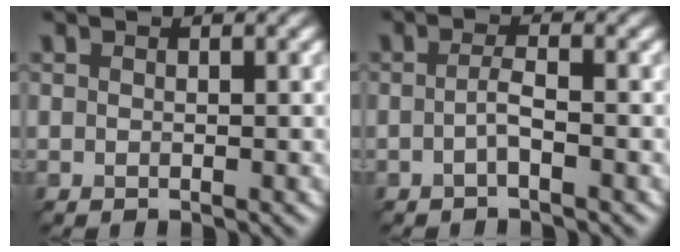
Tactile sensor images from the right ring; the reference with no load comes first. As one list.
[{"total": 1.4, "force": [-1.0, -0.9, 0.3], "torque": [-0.041, 0.003, 0.000]}]